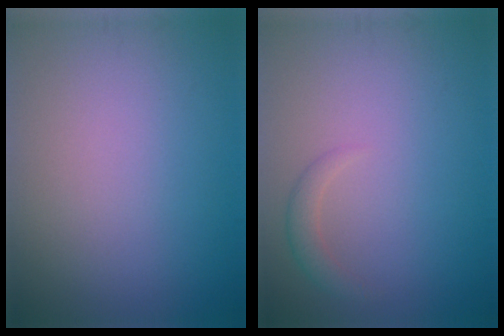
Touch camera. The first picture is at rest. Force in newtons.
{"total": 1.4, "press": 1.4, "slide": 0.1}